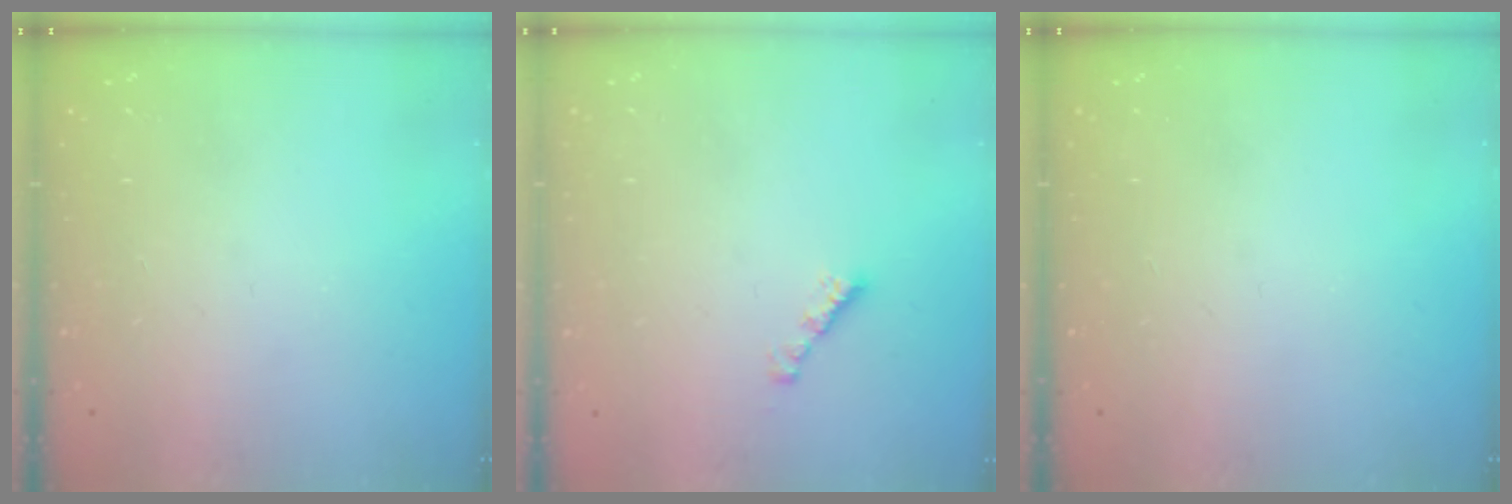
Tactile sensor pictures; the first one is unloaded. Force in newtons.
{"total": 2.3, "press": 2.2, "slide": 0.4}
{"total": 0.0}